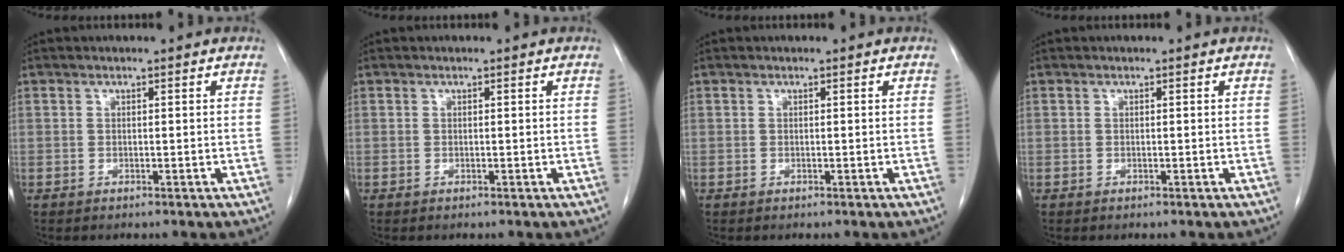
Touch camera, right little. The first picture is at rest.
{"total": 0.0}
{"total": 0.0}
{"total": 0.0}